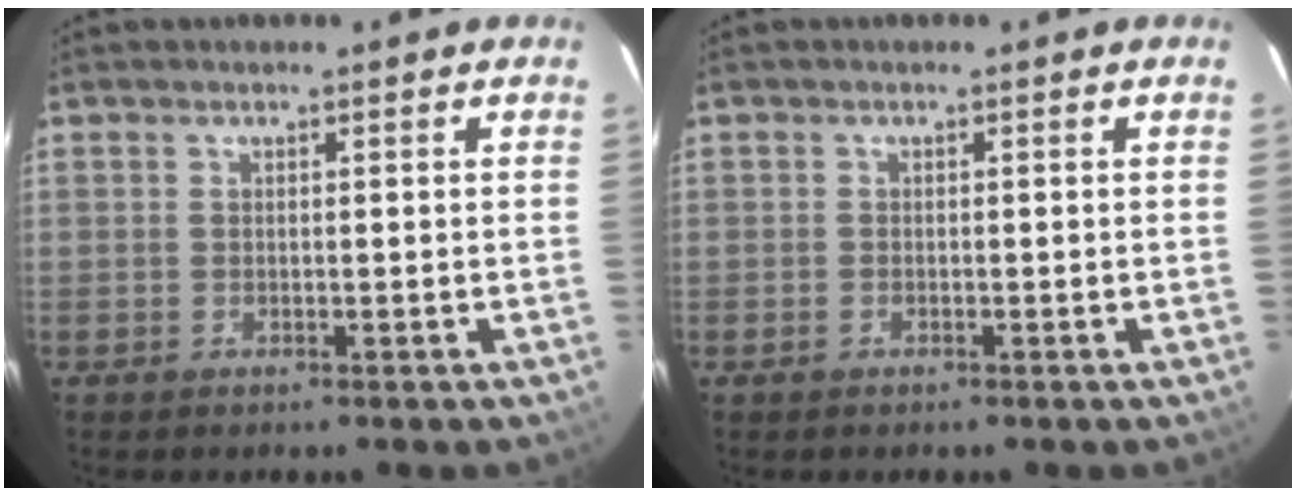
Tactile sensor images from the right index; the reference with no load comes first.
{"total": 0.6, "force": [-0.5, 0.3, 0.1], "torque": [-0.002, -0.001, -0.010]}